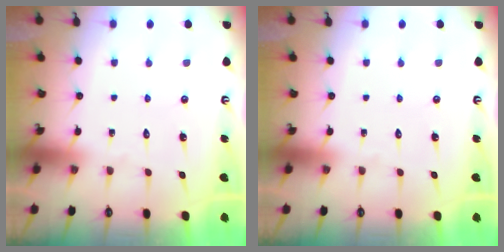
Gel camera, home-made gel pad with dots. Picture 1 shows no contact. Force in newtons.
{"total": 0.0}